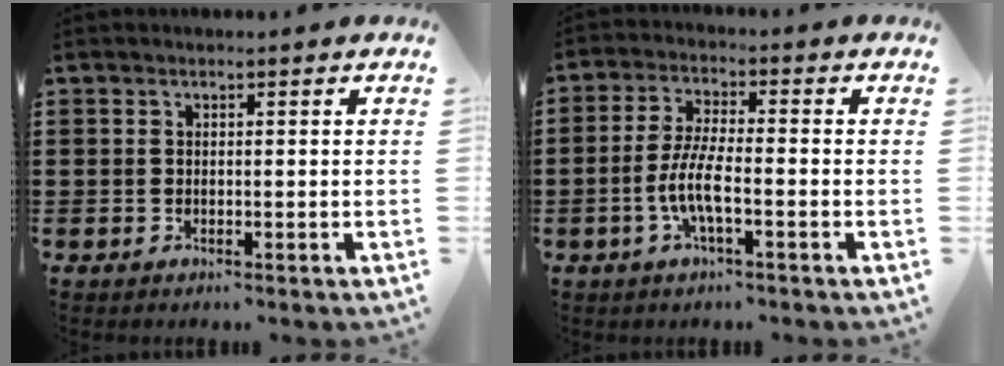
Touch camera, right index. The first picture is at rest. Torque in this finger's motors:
{"motor_torque": [2.08, 0.05, 0.81, 0.21]}